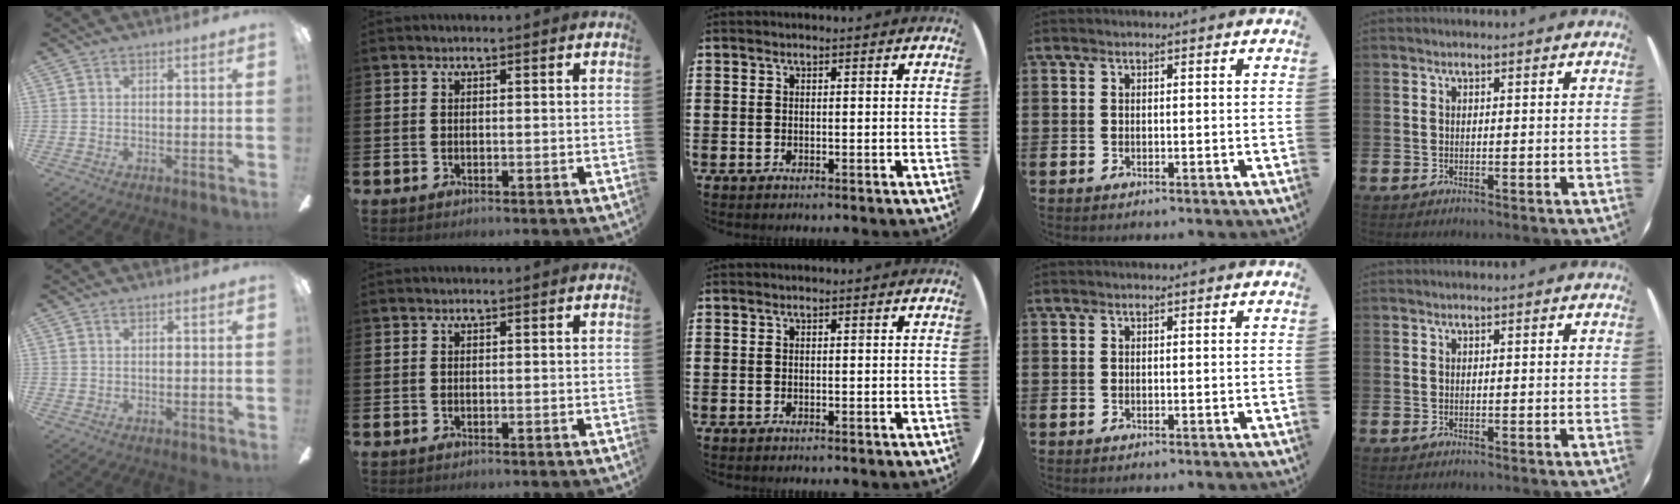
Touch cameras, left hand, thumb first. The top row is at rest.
{}